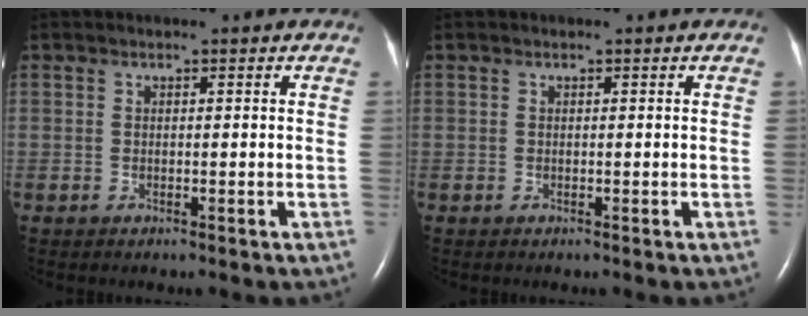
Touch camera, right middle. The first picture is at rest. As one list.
[{"total": 0.0}]